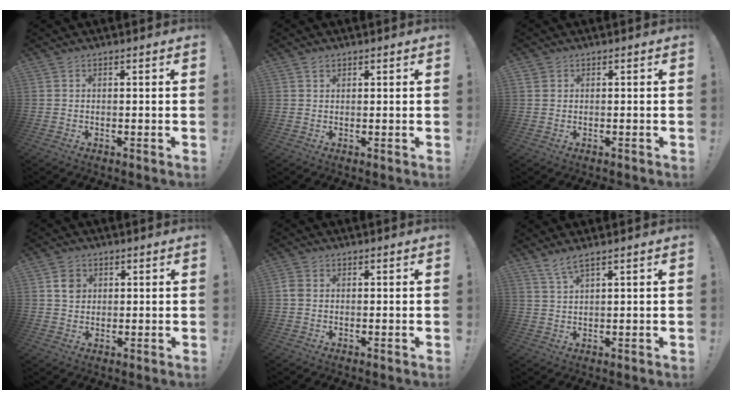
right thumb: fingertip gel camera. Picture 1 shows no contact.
{"total": 1.0, "force": [0.8, 0.5, 0.3], "torque": [-0.001, -0.003, 0.015]}
{"total": 1.4, "force": [0.4, 1.3, 0.4], "torque": [-0.015, 0.004, 0.008]}
{"total": 5.3, "force": [1.6, 4.7, 1.9], "torque": [-0.009, -0.003, 0.027]}
{"total": 2.5, "force": [0.1, 1.9, 1.7], "torque": [-0.038, 0.005, 0.001]}
{"total": 3.9, "force": [2.9, 0.1, 2.6], "torque": [-0.058, -0.011, 0.053]}